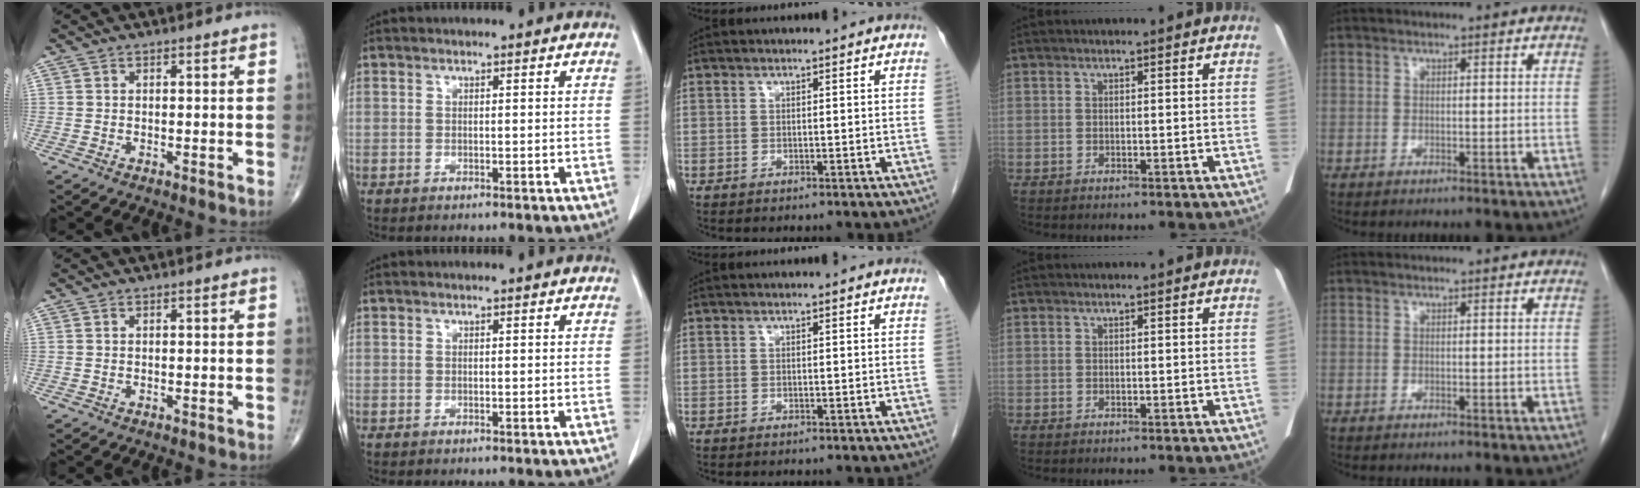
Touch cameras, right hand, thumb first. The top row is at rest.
{}